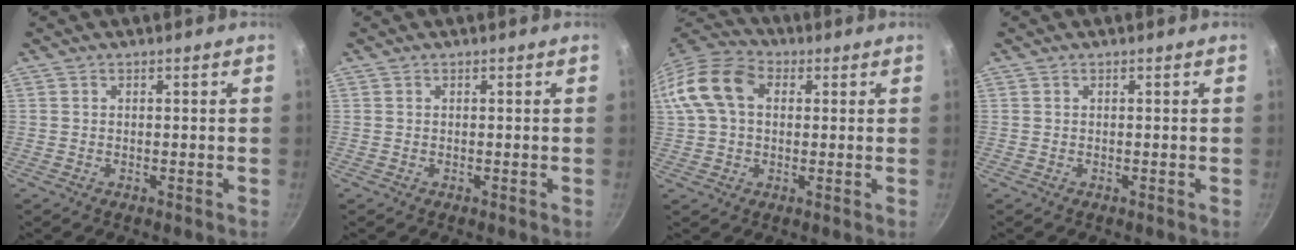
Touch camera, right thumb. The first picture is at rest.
{"total": 0.0}
{"total": 14.0, "force": [2.9, 9.7, 9.7], "torque": [-0.177, 0.031, 0.037]}
{"total": 0.0}